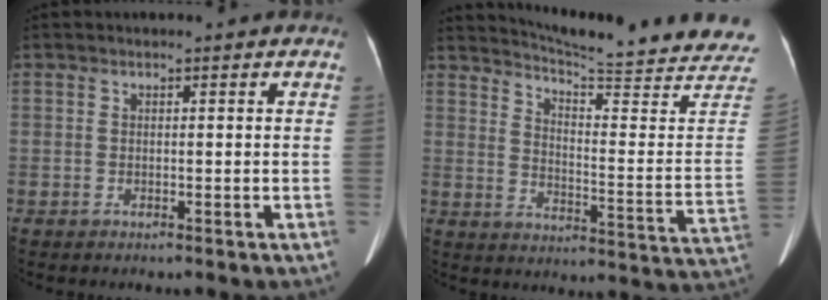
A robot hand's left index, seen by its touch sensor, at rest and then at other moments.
{"total": 24.0, "force": [22.3, -0.7, 8.6], "torque": [-0.130, -0.122, 0.271]}